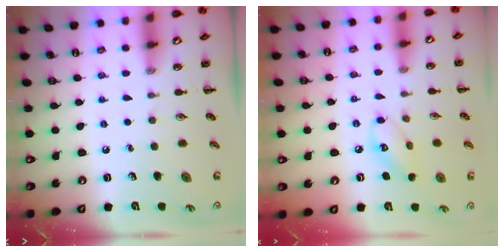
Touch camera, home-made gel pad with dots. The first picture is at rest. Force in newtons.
{"total": 6.6, "press": 6.6, "slide": 0.6}